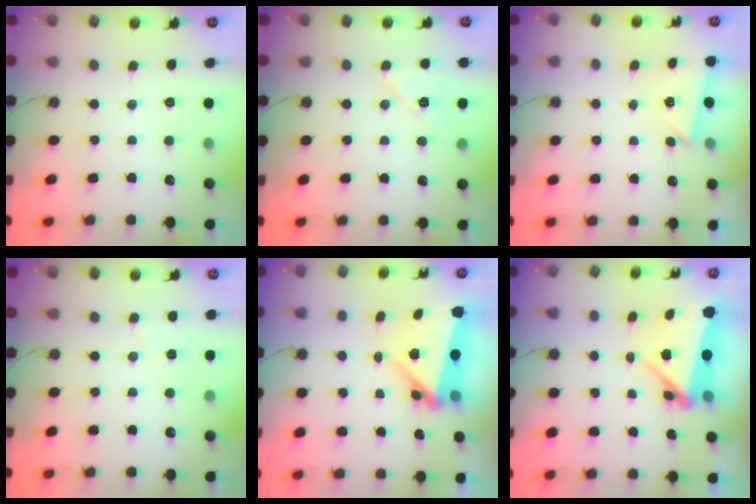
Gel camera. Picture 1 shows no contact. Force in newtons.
{"total": 8.1, "press": 8.1, "slide": 1.1}
{"total": 2.2, "press": 2.2, "slide": 0.2}
{"total": 3.5, "press": 3.0, "slide": 1.7}
{"total": 7.1, "press": 7.1, "slide": 0.3}
{"total": 7.2, "press": 7.1, "slide": 1.0}